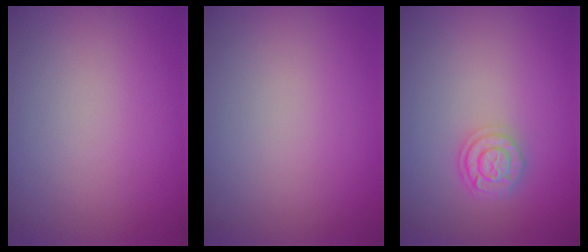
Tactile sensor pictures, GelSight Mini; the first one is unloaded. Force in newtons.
{"total": 0.0}
{"total": 2.3, "press": 1.9, "slide": 1.3}